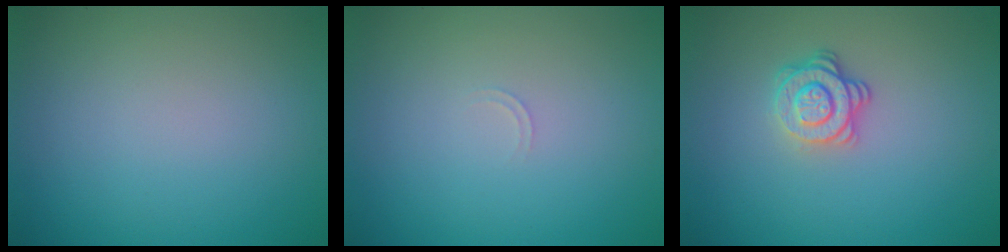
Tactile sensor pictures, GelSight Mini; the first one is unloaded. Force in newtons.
{"total": 0.6, "press": 0.6, "slide": 0.2}
{"total": 2.9, "press": 2.5, "slide": 1.6}